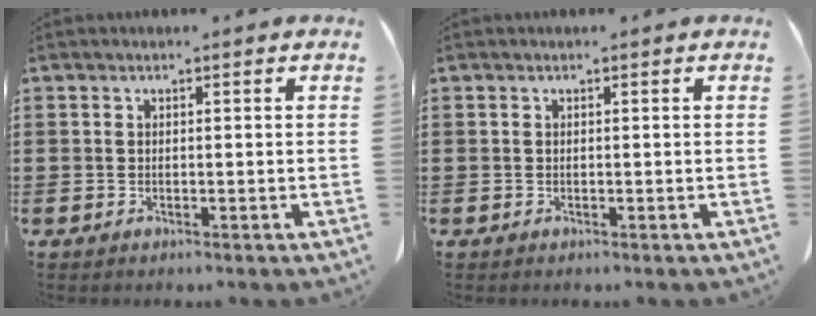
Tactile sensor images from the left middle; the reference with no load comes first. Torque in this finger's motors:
{"motor_torque": [0.50, 0.49, 0.01, 0.00]}